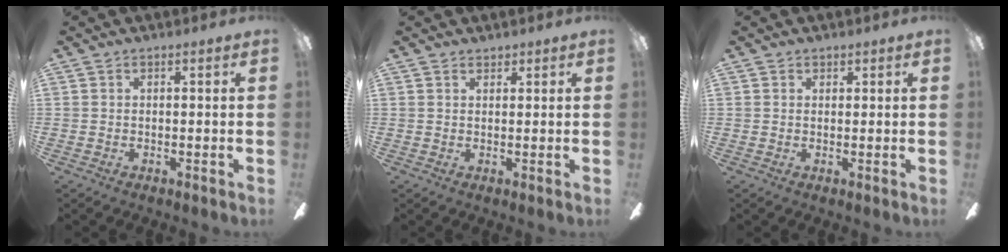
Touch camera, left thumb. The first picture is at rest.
{"total": 1.4, "force": [1.2, 0.7, 0.2], "torque": [0.004, -0.005, 0.021]}
{"total": 1.1, "force": [0.8, 0.8, 0.1], "torque": [0.007, -0.004, 0.014]}